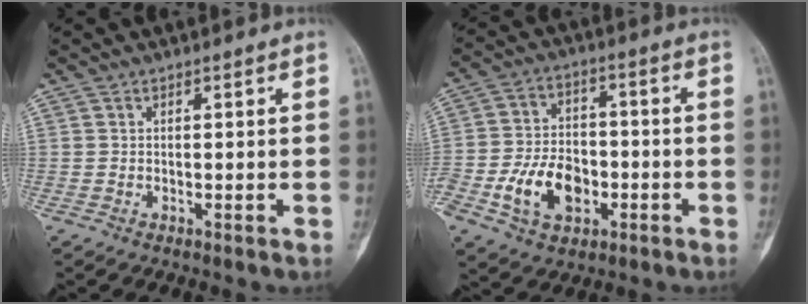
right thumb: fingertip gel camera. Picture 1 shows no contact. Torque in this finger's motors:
{"motor_torque": [0.36, 0.17, 0.97, -0.41, 0.06]}